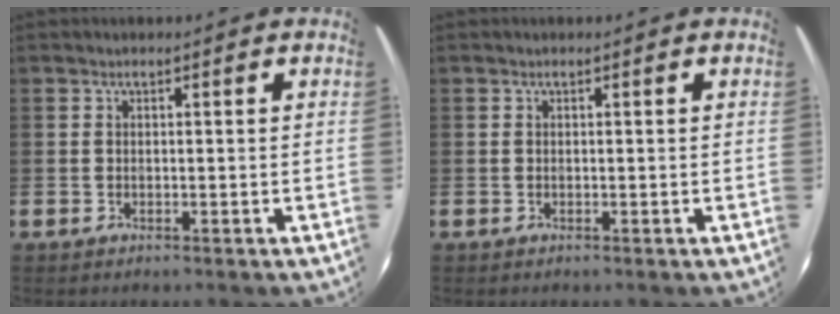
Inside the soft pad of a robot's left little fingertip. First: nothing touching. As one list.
[{"total": 0.0}]